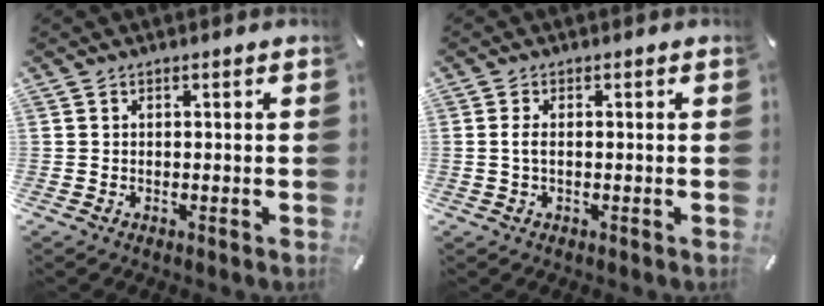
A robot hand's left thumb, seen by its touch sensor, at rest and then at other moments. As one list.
[{"total": 1.9, "force": [0.0, 0.7, 1.8], "torque": [-0.041, 0.000, -0.004]}]